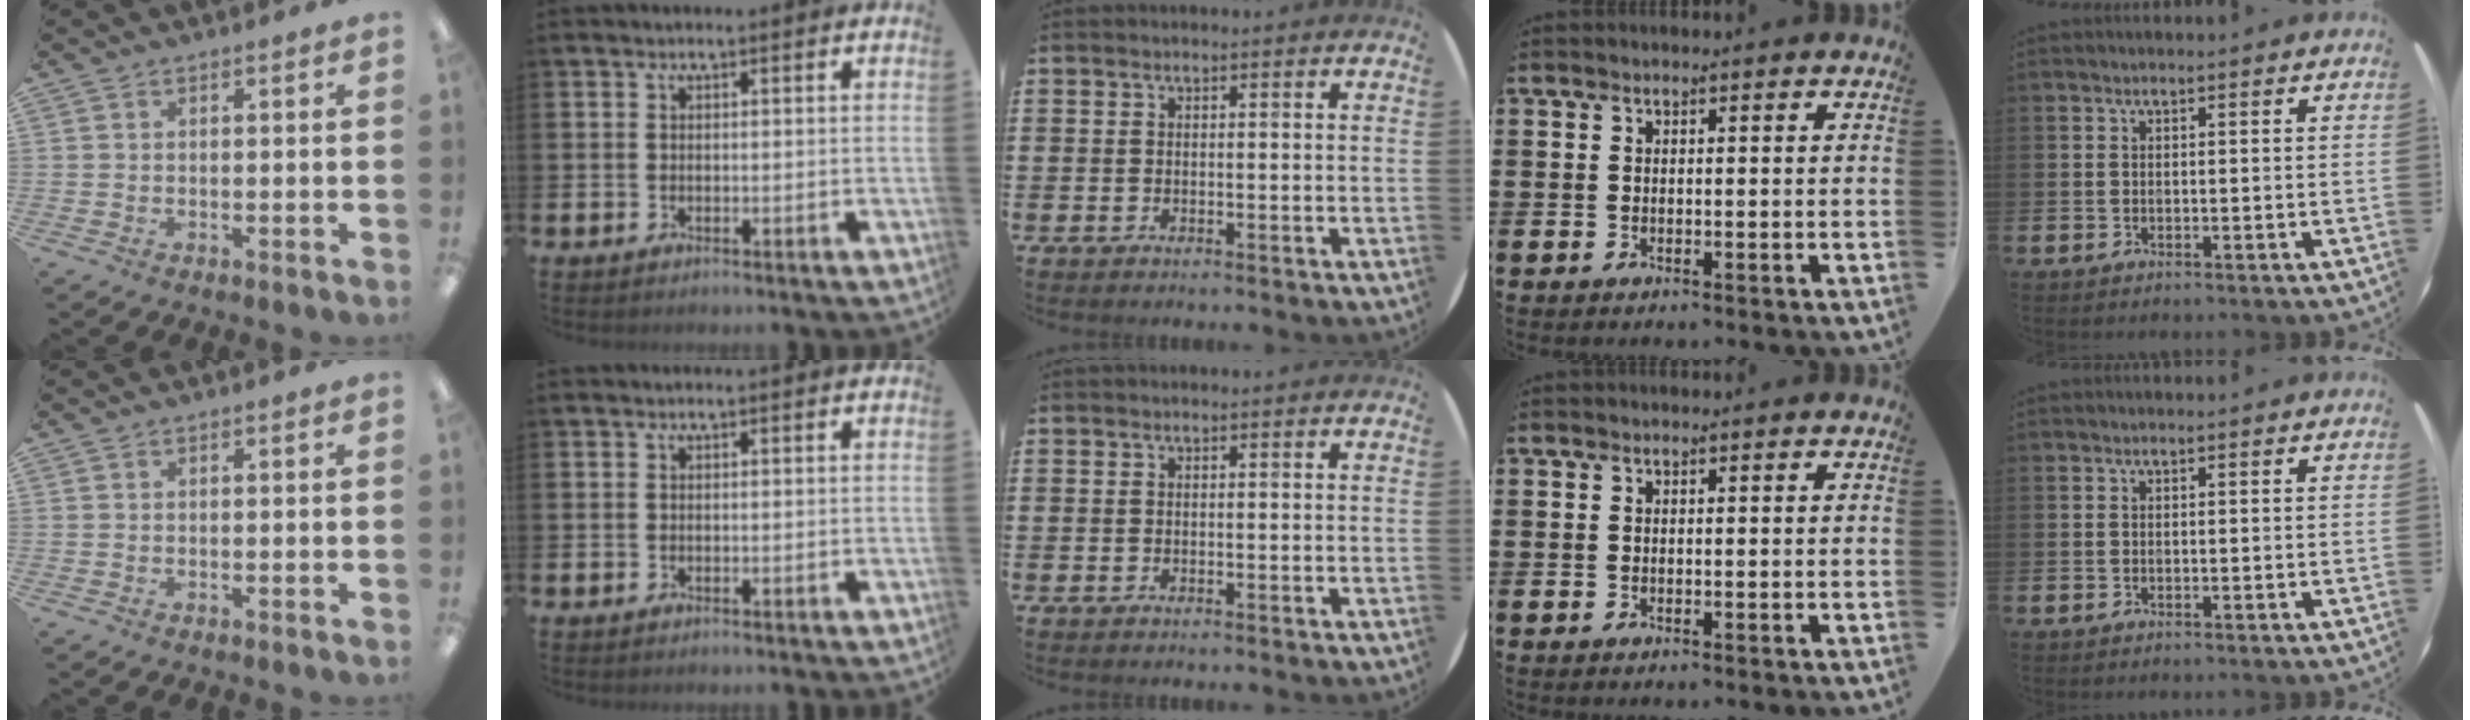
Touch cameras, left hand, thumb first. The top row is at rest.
{}